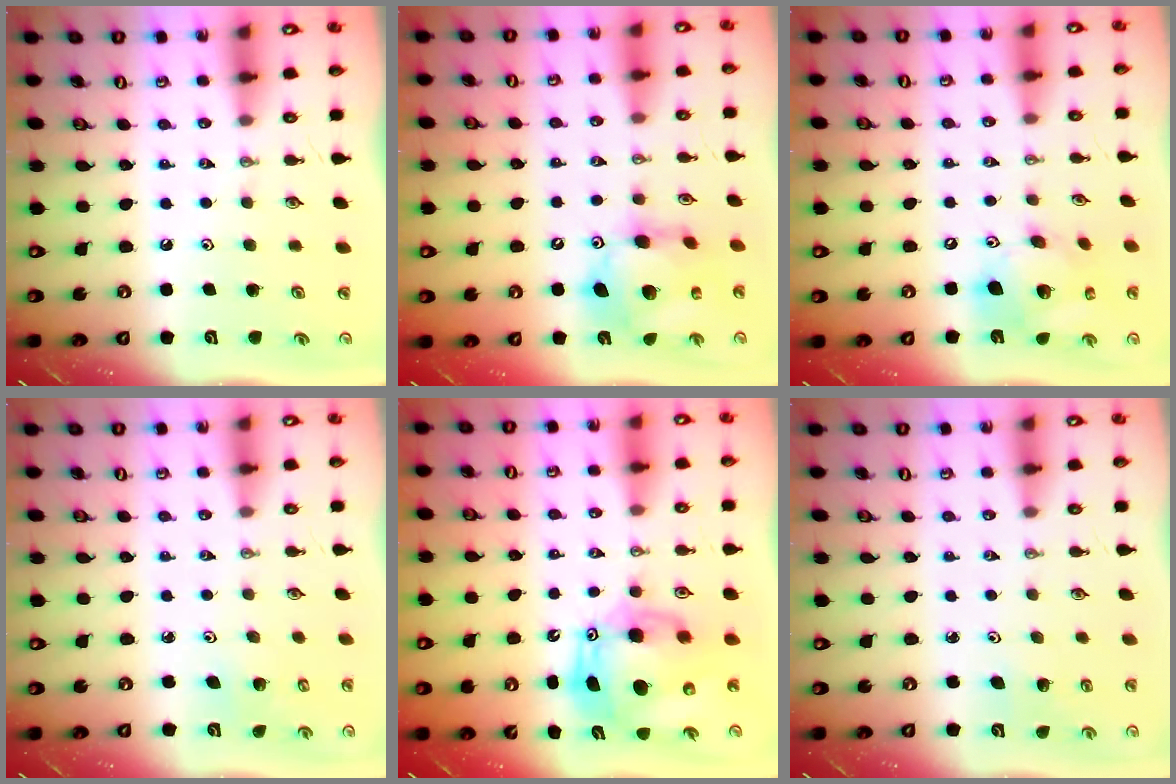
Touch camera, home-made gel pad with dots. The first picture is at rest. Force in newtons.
{"total": 14.4, "press": 14.3, "slide": 1.4}
{"total": 15.6, "press": 15.3, "slide": 2.8}
{"total": 3.3, "press": 3.3, "slide": 0.3}
{"total": 14.2, "press": 14.0, "slide": 2.6}
{"total": 2.8, "press": 2.6, "slide": 1.2}